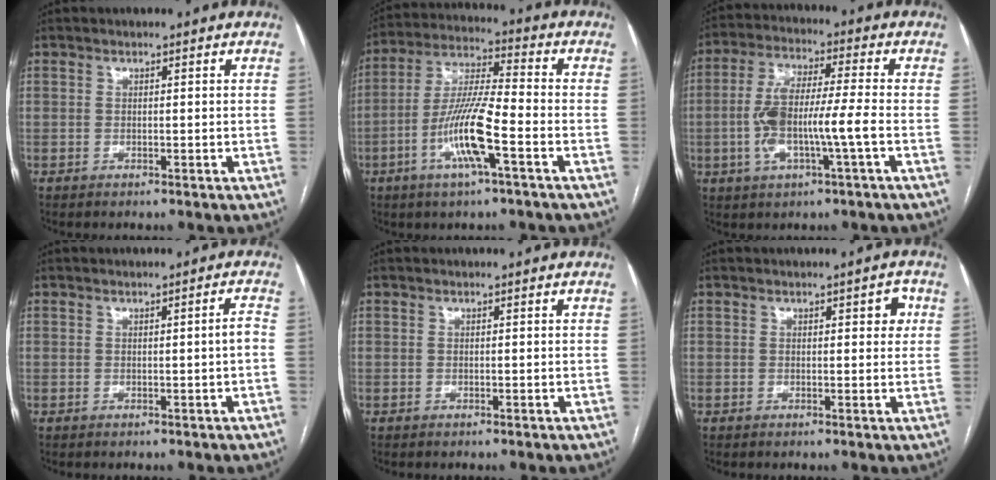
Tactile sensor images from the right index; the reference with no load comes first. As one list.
[{"total": 11.9, "force": [-4.3, 0.9, 11.0], "torque": [-0.222, -0.001, -0.084]}, {"total": 10.3, "force": [-2.2, 1.1, 10.0], "torque": [-0.204, 0.011, -0.043]}, {"total": 1.6, "force": [-0.3, -0.2, 1.5], "torque": [-0.021, 0.000, -0.002]}, {"total": 0.0}, {"total": 2.6, "force": [0.9, 1.1, 2.2], "torque": [-0.020, 0.007, 0.009]}]